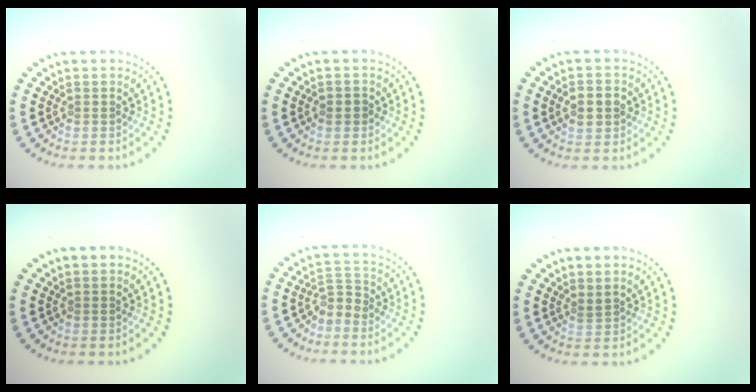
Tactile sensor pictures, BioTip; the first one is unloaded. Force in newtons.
{"total": 1.2, "press": 1.1, "slide": 0.4}
{"total": 2.3, "press": 2.2, "slide": 0.1}
{"total": 0.0}
{"total": 1.8, "press": 1.3, "slide": 1.3}
{"total": 0.6, "press": 0.3, "slide": 0.5}